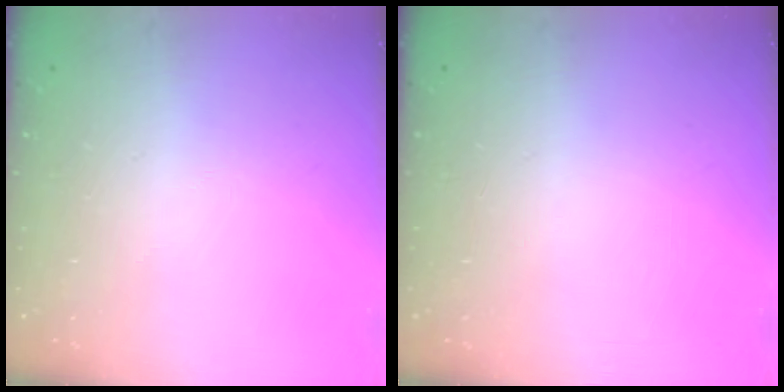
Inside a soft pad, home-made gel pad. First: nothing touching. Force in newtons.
{"total": 0.0}